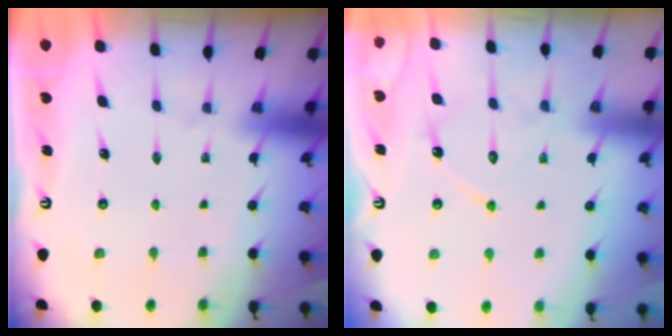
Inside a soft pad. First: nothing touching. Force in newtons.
{"total": 12.1, "press": 12.1, "slide": 0.8}